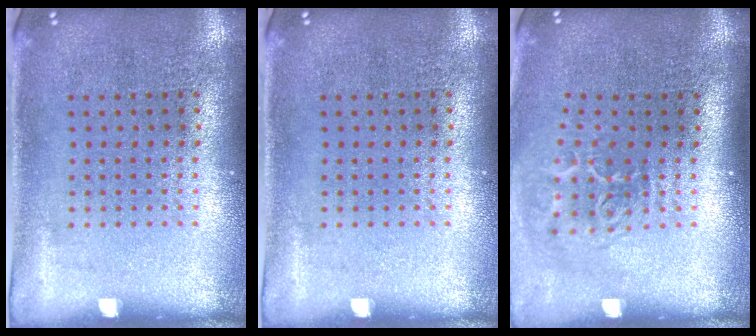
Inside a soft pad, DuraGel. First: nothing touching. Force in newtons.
{"total": 0.0}
{"total": 1.9, "press": 1.2, "slide": 1.5}